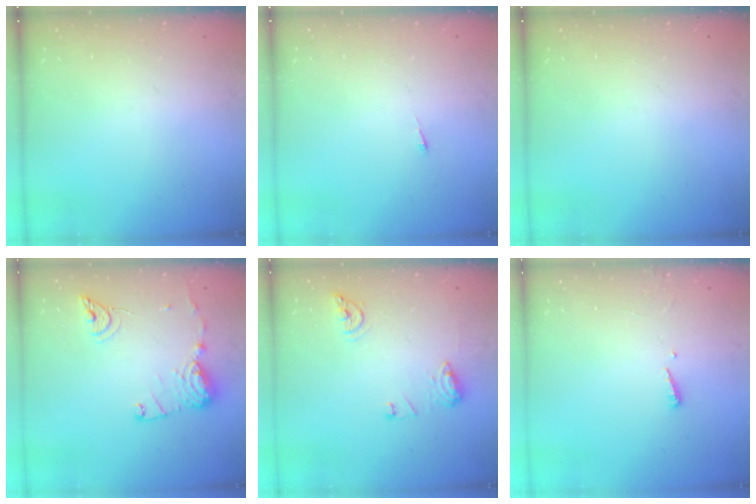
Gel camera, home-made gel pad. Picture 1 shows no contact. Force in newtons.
{"total": 2.6, "press": 2.5, "slide": 0.3}
{"total": 0.0}
{"total": 12.7, "press": 12.6, "slide": 1.4}
{"total": 10.4, "press": 10.4, "slide": 1.0}
{"total": 2.4, "press": 2.4, "slide": 0.2}